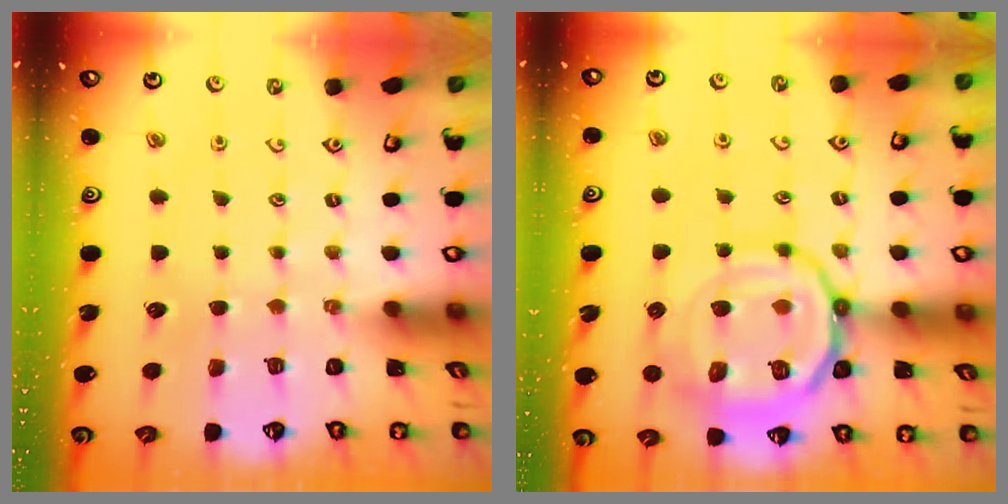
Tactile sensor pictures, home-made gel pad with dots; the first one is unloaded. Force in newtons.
{"total": 18.1, "press": 18.0, "slide": 1.8}